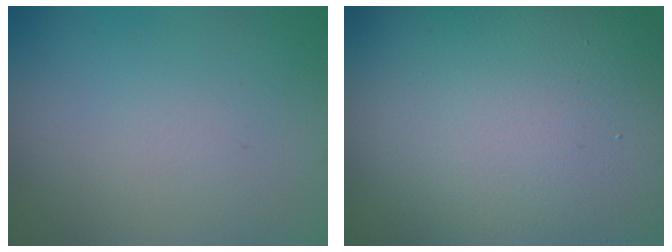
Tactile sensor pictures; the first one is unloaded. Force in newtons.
{"total": 23.7, "press": 23.6, "slide": 1.3}